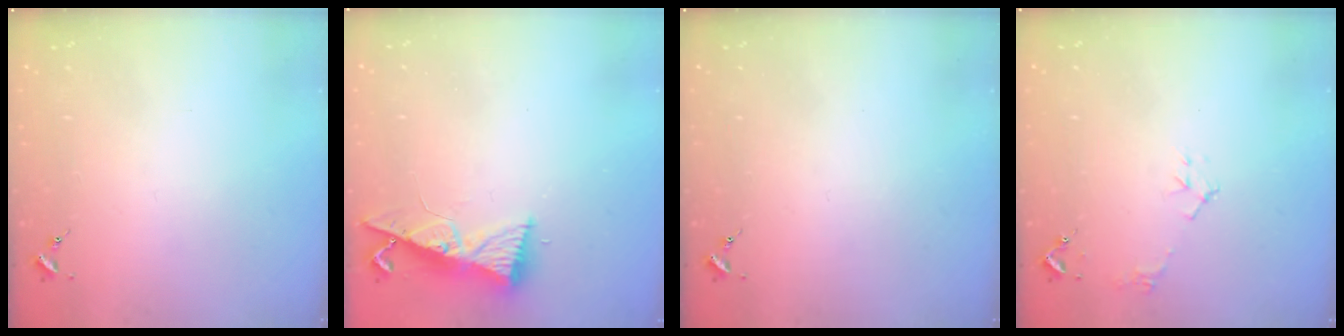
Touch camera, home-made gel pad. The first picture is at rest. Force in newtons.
{"total": 9.0, "press": 9.0, "slide": 1.1}
{"total": 0.0}
{"total": 5.3, "press": 5.3, "slide": 0.7}